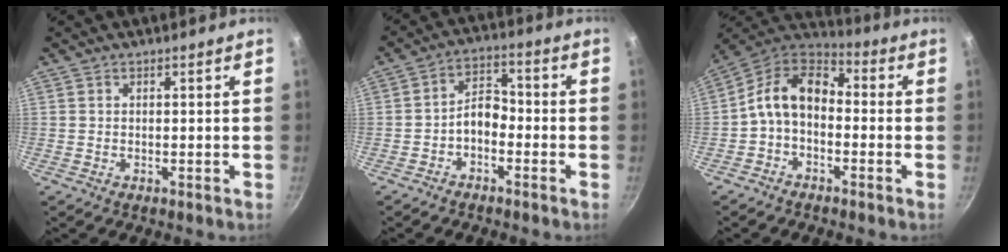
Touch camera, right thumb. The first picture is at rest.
{"total": 6.0, "force": [-2.1, 3.9, 4.1], "torque": [-0.054, 0.034, -0.049]}
{"total": 11.6, "force": [-1.4, 7.9, 8.4], "torque": [-0.133, 0.050, -0.042]}